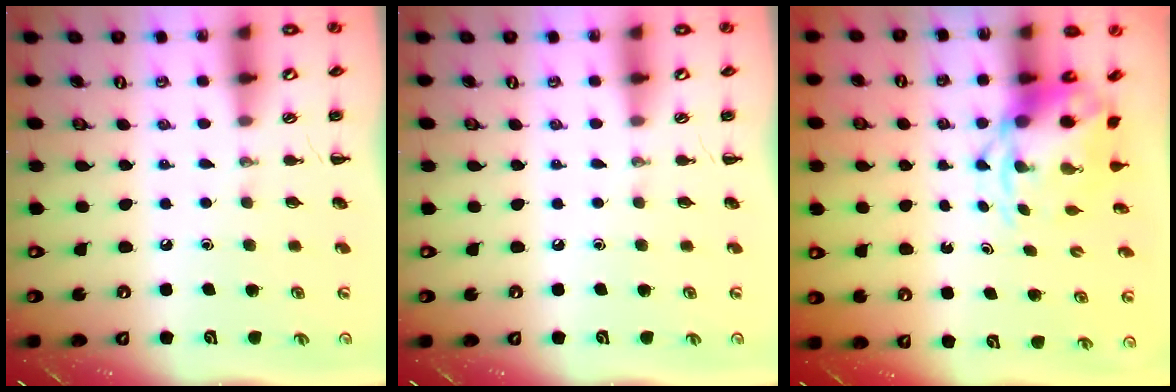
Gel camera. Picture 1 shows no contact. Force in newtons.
{"total": 0.0}
{"total": 4.5, "press": 4.4, "slide": 0.8}